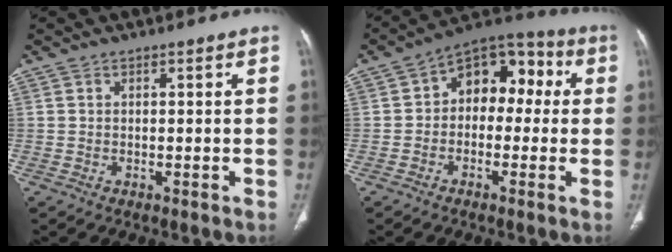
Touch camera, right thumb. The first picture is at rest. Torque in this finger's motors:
{"motor_torque": [0.09, 0.25, 0.17, -0.13, 0.20]}